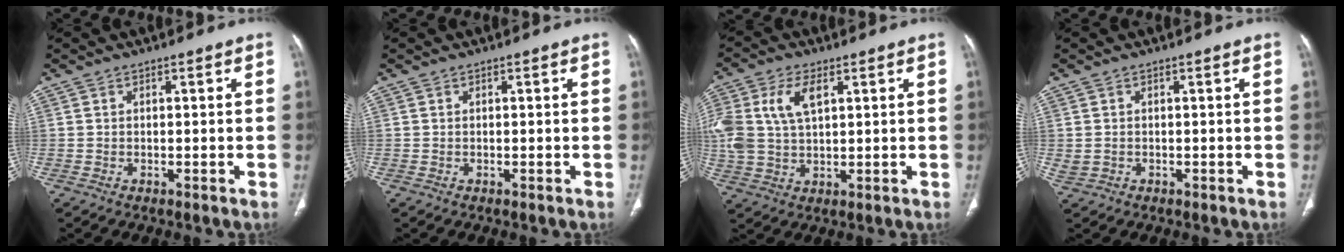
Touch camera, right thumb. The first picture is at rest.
{"total": 0.0}
{"total": 12.1, "force": [3.7, 7.0, 9.2], "torque": [-0.217, 0.006, 0.077]}
{"total": 1.7, "force": [-0.1, 1.5, 0.8], "torque": [-0.022, 0.005, 0.006]}